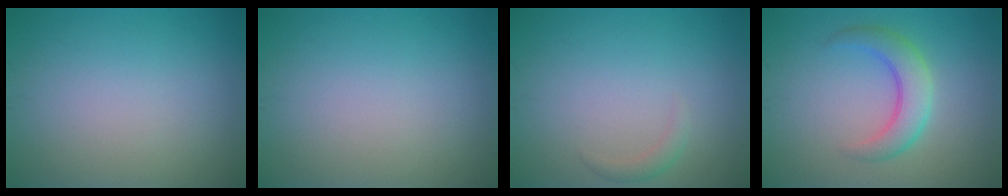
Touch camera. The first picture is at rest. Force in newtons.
{"total": 0.0}
{"total": 1.0, "press": 1.0, "slide": 0.0}
{"total": 3.8, "press": 3.8, "slide": 0.2}